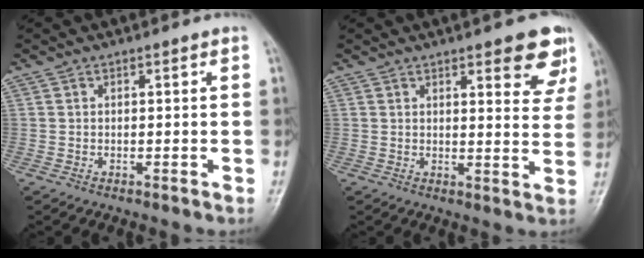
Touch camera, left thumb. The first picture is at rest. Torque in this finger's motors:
{"motor_torque": [0.23, 0.33, -0.10, -0.25, 0.04]}